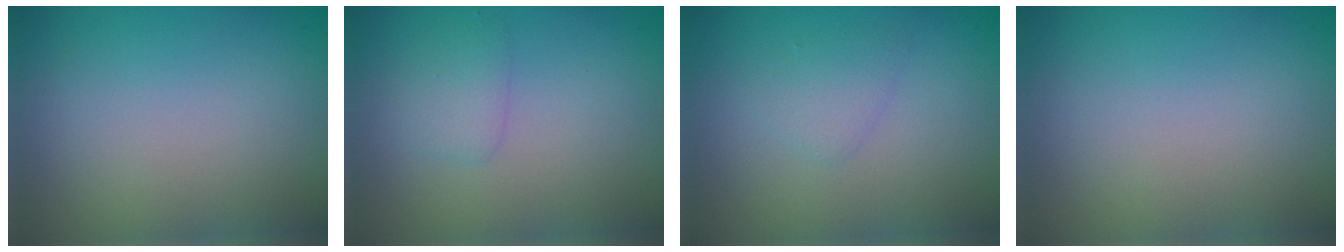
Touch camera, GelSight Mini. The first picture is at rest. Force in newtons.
{"total": 1.6, "press": 1.6, "slide": 0.1}
{"total": 1.4, "press": 1.4, "slide": 0.0}
{"total": 0.0}